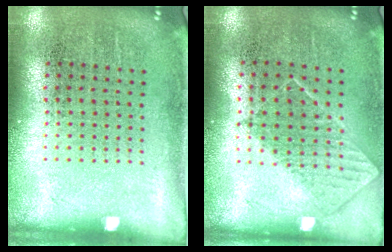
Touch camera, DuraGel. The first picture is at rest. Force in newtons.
{"total": 0.7, "press": 0.7, "slide": 0.2}